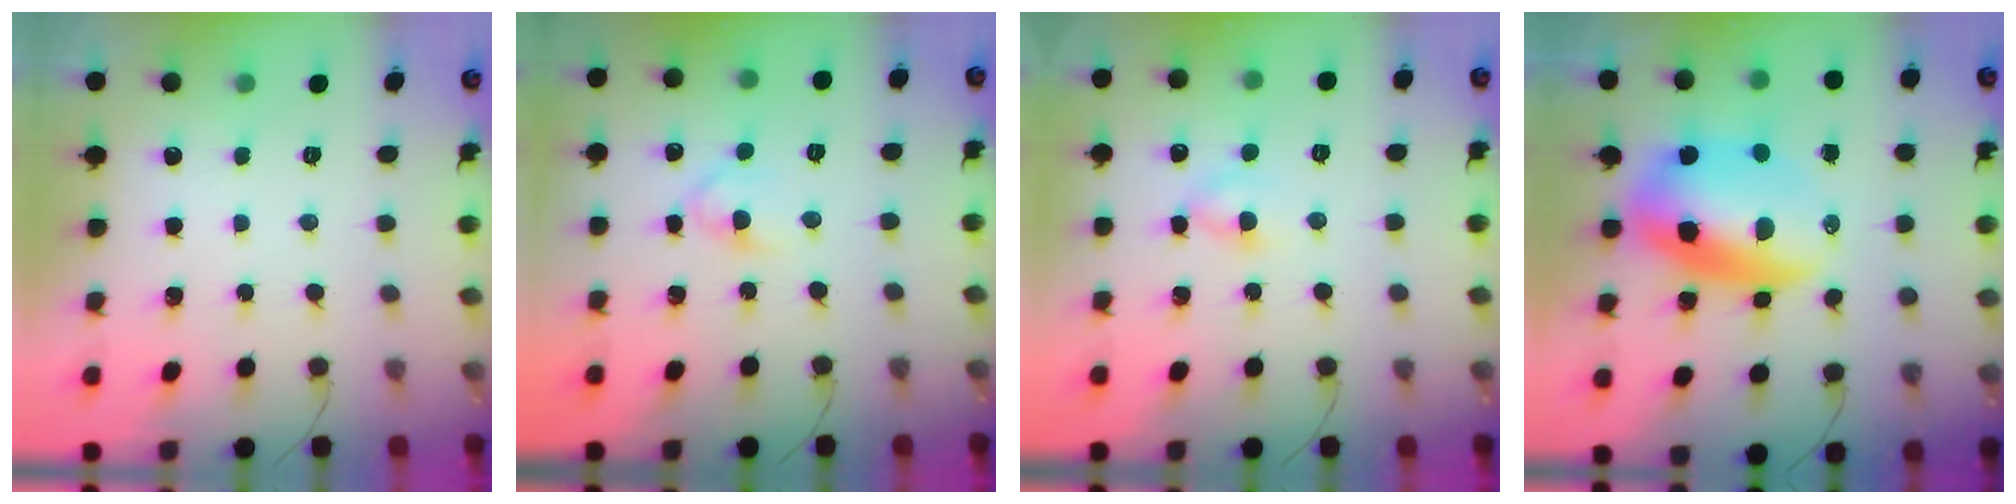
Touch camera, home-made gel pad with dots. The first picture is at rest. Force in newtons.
{"total": 3.8, "press": 3.6, "slide": 1.2}
{"total": 3.1, "press": 2.8, "slide": 1.4}
{"total": 13.3, "press": 12.9, "slide": 3.1}